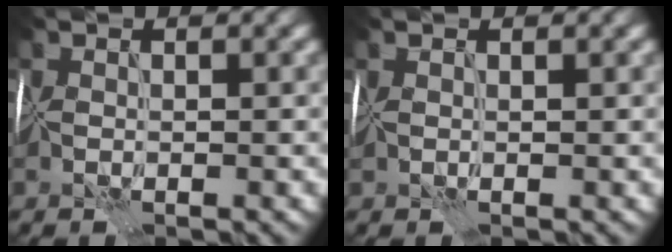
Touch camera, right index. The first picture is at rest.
{"total": 1.3, "force": [0.8, 0.5, 0.8], "torque": [-0.009, 0.004, 0.014]}